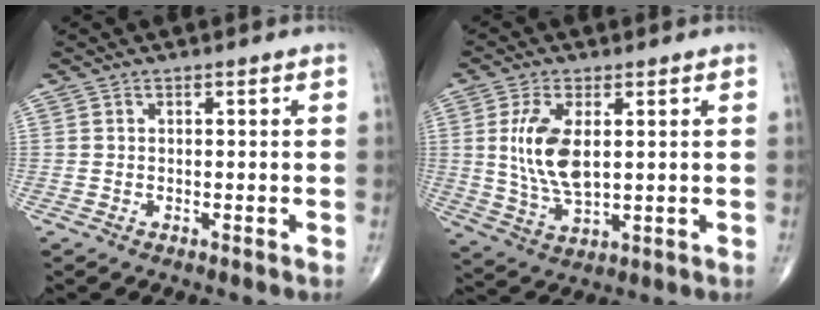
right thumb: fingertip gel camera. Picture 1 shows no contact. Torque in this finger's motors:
{"motor_torque": [-0.45, 1.22, 0.32, -0.22, 0.03]}